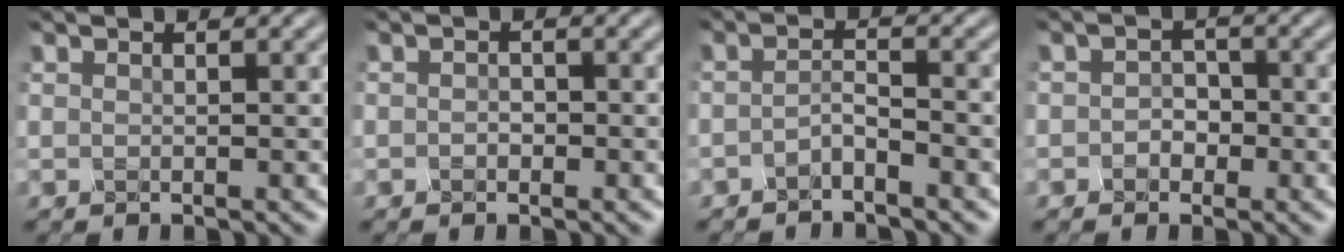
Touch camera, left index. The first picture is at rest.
{"total": 1.0, "force": [-0.7, 0.7, 0.4], "torque": [-0.005, 0.002, -0.017]}
{"total": 2.0, "force": [-1.9, 0.2, 0.7], "torque": [-0.016, 0.005, -0.040]}
{"total": 2.2, "force": [-1.1, 1.6, 0.9], "torque": [-0.013, 0.002, -0.028]}